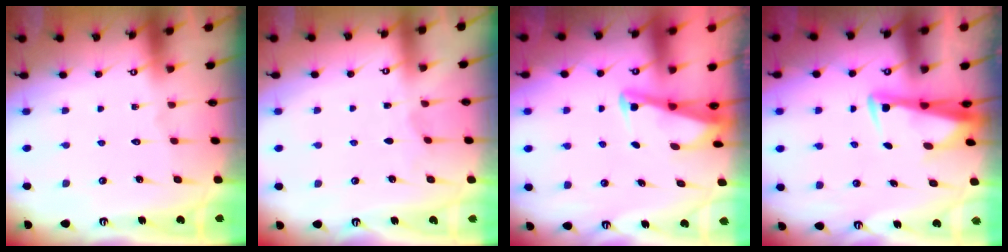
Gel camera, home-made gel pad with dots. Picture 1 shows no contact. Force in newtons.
{"total": 2.3, "press": 2.3, "slide": 0.4}
{"total": 2.8, "press": 2.8, "slide": 0.3}
{"total": 3.5, "press": 3.4, "slide": 1.1}